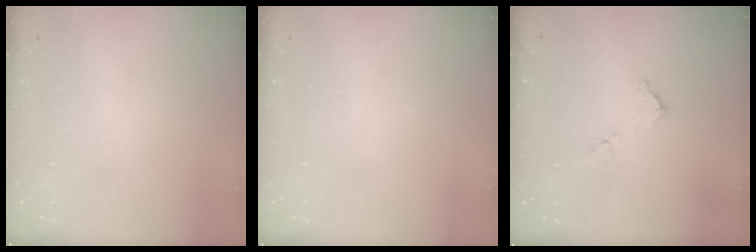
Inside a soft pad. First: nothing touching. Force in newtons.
{"total": 0.0}
{"total": 7.3, "press": 7.3, "slide": 0.4}